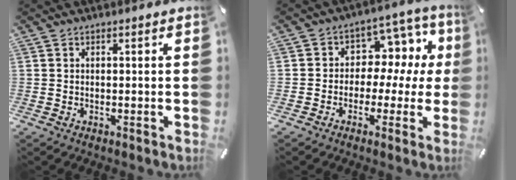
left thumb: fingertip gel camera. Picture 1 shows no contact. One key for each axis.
{"total": 9.8, "fx": 0.9, "fy": 8.2, "fz": 5.3, "tx": -0.072, "ty": -0.006, "tz": 0.019}